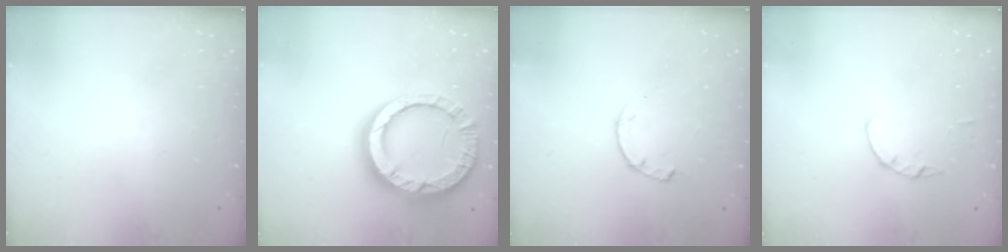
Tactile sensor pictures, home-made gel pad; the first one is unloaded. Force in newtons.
{"total": 17.2, "press": 17.1, "slide": 1.9}
{"total": 2.3, "press": 2.3, "slide": 0.4}
{"total": 1.0, "press": 1.0, "slide": 0.2}